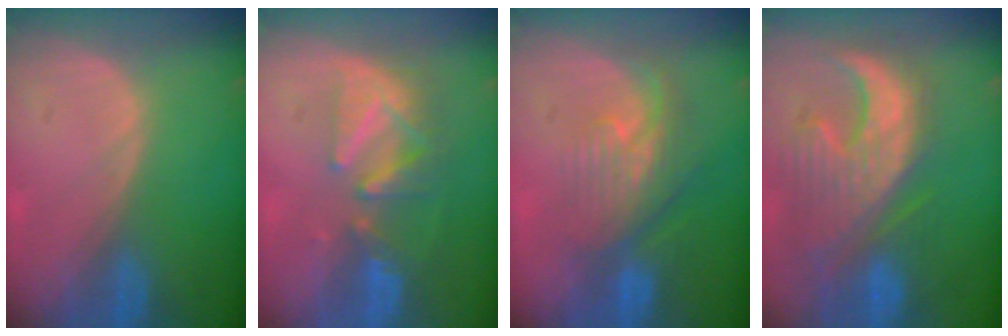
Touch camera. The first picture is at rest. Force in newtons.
{"total": 8.2, "press": 7.5, "slide": 3.4}
{"total": 8.0, "press": 7.2, "slide": 3.3}
{"total": 12.4, "press": 11.2, "slide": 5.4}